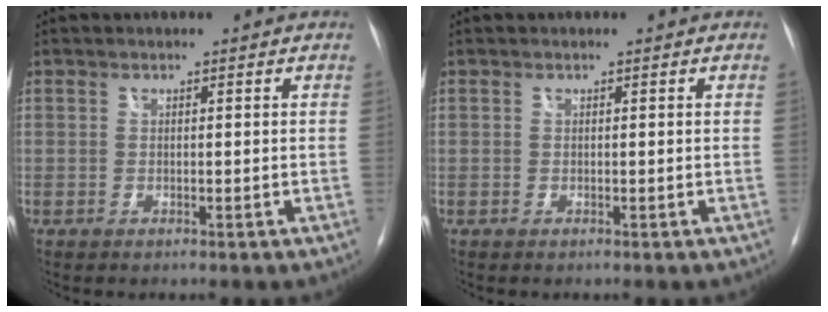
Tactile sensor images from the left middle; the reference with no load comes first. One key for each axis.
{"total": 0.0}